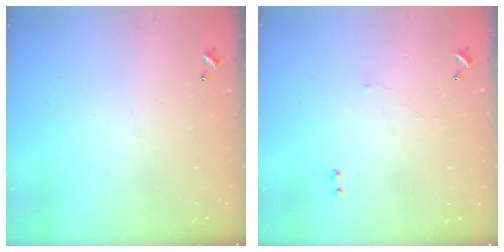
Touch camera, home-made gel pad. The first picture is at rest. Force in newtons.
{"total": 1.2, "press": 1.0, "slide": 0.6}